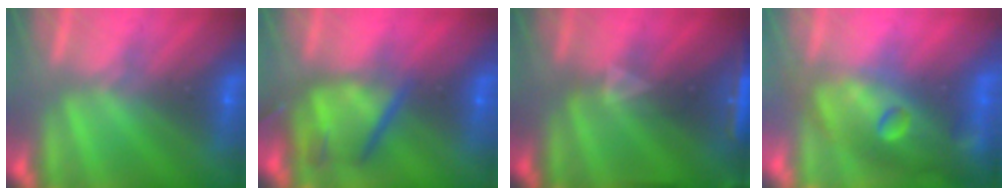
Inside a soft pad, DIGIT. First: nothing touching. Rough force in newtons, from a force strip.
{"total": 5.5}
{"total": 7.5}
{"total": 7.5}